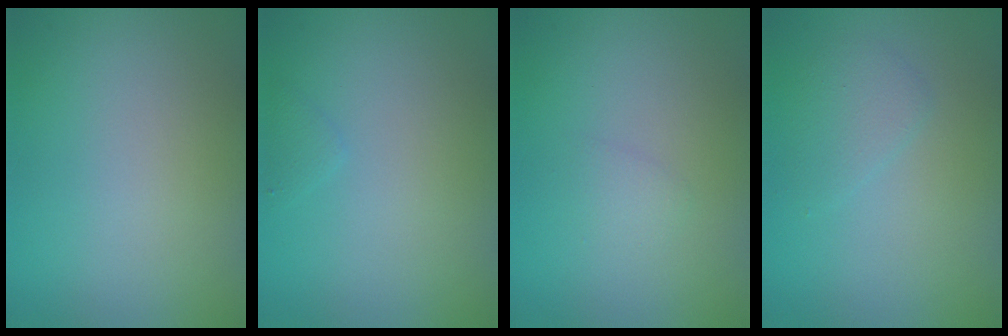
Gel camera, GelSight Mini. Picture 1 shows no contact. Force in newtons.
{"total": 0.7, "press": 0.7, "slide": 0.0}
{"total": 0.8, "press": 0.8, "slide": 0.1}
{"total": 1.5, "press": 1.5, "slide": 0.2}